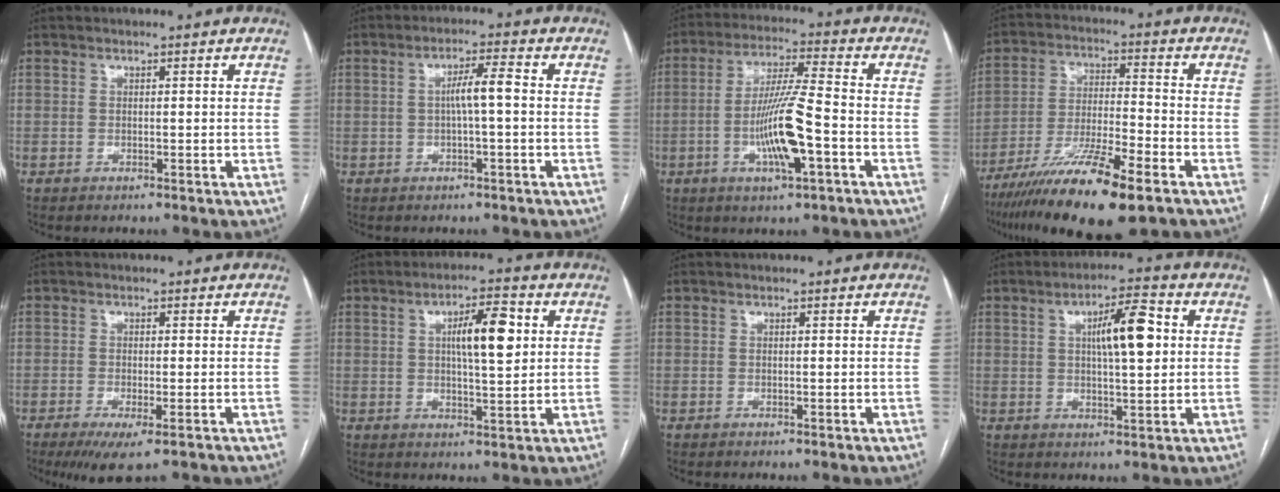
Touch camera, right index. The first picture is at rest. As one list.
[{"total": 4.1, "force": [-0.1, 0.2, 4.1], "torque": [-0.073, 0.010, 0.000]}, {"total": 11.4, "force": [-3.3, 0.7, 10.9], "torque": [-0.209, -0.005, -0.063]}, {"total": 15.4, "force": [-9.8, 1.4, 11.8], "torque": [-0.222, -0.038, -0.174]}, {"total": 5.6, "force": [-3.8, 1.0, 4.0], "torque": [-0.057, -0.015, -0.056]}, {"total": 7.9, "force": [1.9, 1.7, 7.5], "torque": [-0.123, 0.012, 0.032]}, {"total": 0.0}, {"total": 8.4, "force": [1.8, 1.7, 8.0], "torque": [-0.131, 0.015, 0.030]}]